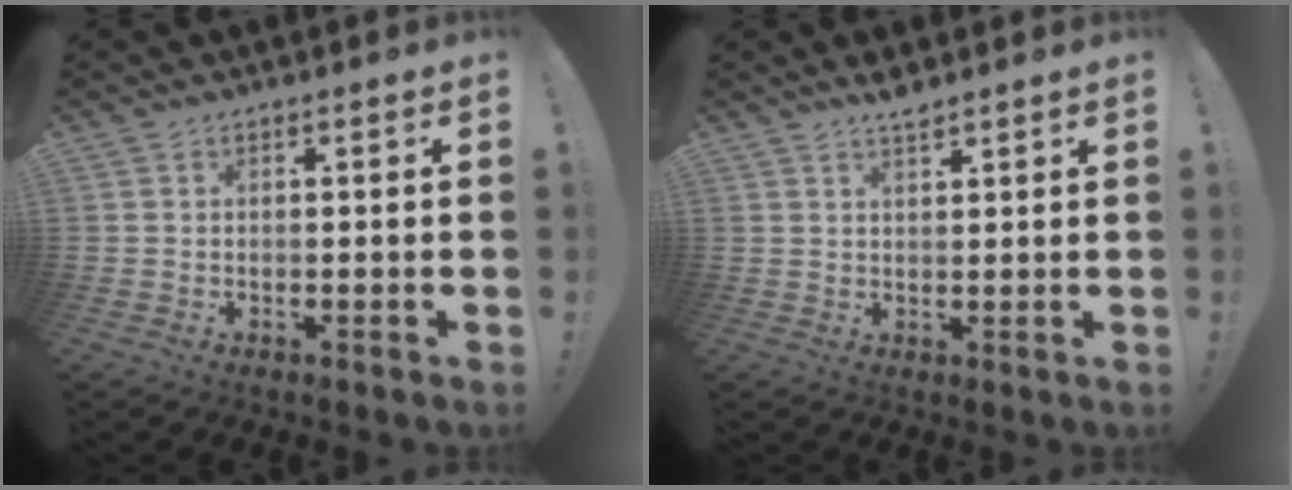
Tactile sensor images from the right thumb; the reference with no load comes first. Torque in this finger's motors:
{"motor_torque": [-0.07, -0.03, 0.10, -0.08, 0.00]}